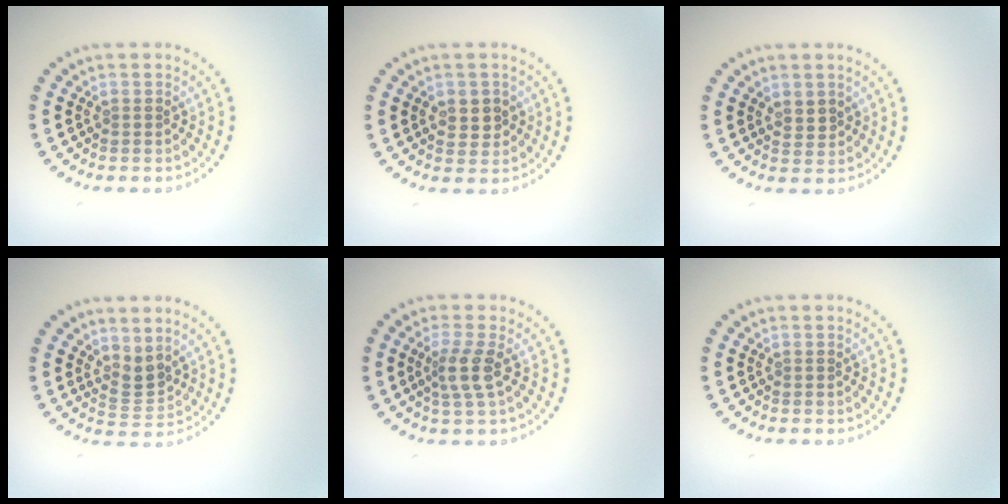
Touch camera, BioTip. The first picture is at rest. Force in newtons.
{"total": 2.4, "press": 2.3, "slide": 0.5}
{"total": 1.2, "press": 1.0, "slide": 0.5}
{"total": 2.2, "press": 1.5, "slide": 1.6}
{"total": 2.6, "press": 2.0, "slide": 1.6}
{"total": 0.0}